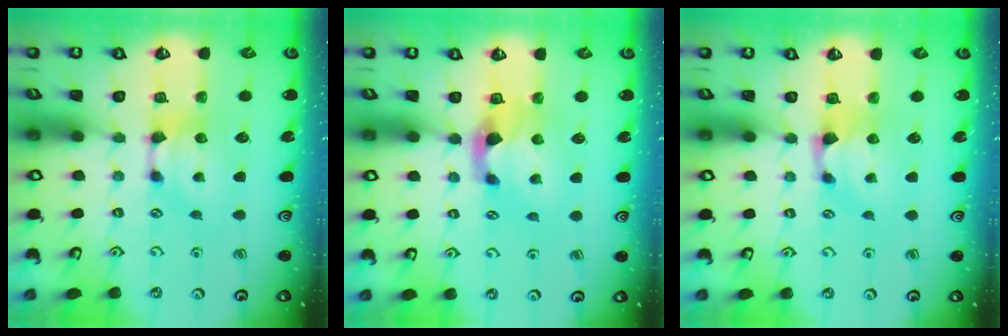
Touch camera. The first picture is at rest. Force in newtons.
{"total": 2.0, "press": 1.6, "slide": 1.2}
{"total": 0.9, "press": 0.5, "slide": 0.7}